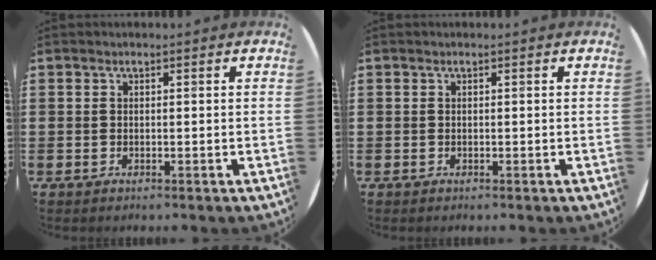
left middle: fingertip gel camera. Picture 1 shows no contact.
{"total": 0.0}